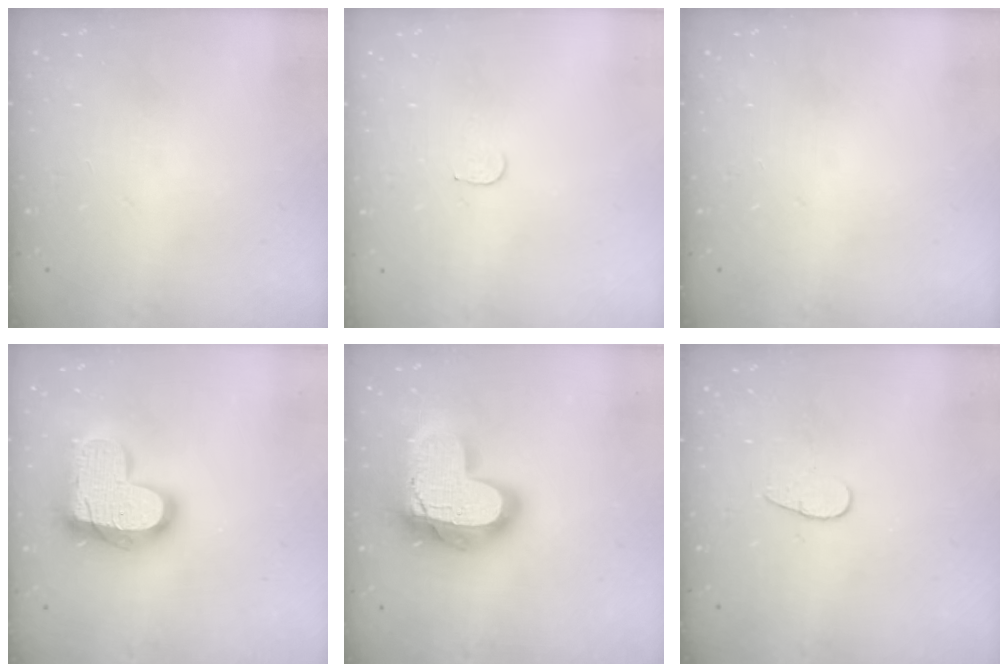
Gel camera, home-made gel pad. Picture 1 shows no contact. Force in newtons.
{"total": 3.4, "press": 3.4, "slide": 0.3}
{"total": 0.0}
{"total": 17.9, "press": 17.9, "slide": 1.4}
{"total": 23.6, "press": 23.5, "slide": 2.0}
{"total": 4.5, "press": 4.4, "slide": 0.5}